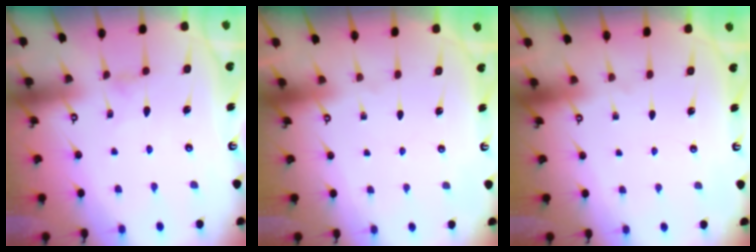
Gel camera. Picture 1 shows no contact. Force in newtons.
{"total": 0.0}
{"total": 0.0}